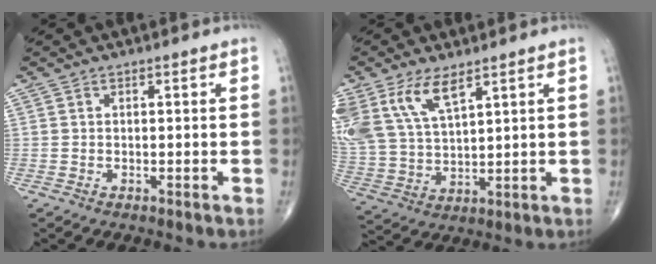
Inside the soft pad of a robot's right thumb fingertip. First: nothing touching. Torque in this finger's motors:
{"motor_torque": [0.12, 0.24, 0.92, 0.72, 0.15]}